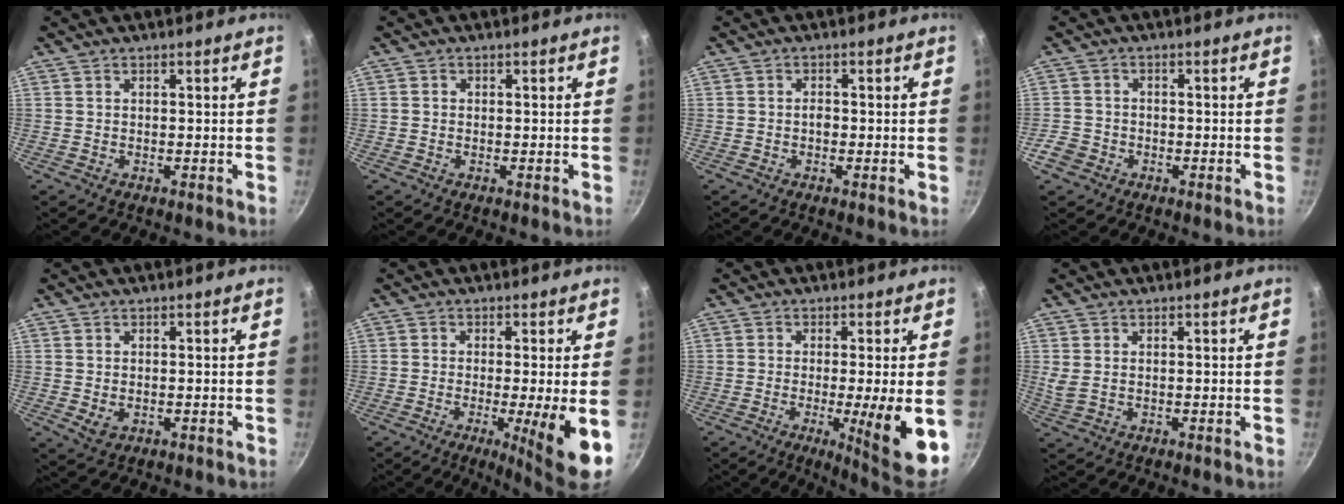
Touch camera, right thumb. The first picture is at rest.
{"total": 0.5, "force": [-0.1, 0.5, 0.1], "torque": [0.000, 0.002, -0.003]}
{"total": 1.3, "force": [-0.3, 0.9, 1.0], "torque": [-0.015, 0.004, -0.008]}
{"total": 4.0, "force": [-2.2, 3.1, 1.3], "torque": [-0.022, 0.024, -0.039]}
{"total": 2.2, "force": [-0.1, 1.6, 1.6], "torque": [-0.027, -0.003, 0.003]}
{"total": 9.0, "force": [-1.9, 0.4, 8.8], "torque": [-0.134, -0.012, -0.025]}
{"total": 10.6, "force": [-1.9, 0.6, 10.4], "torque": [-0.151, -0.011, -0.023]}
{"total": 2.1, "force": [0.6, 1.2, 1.7], "torque": [-0.034, -0.001, 0.017]}